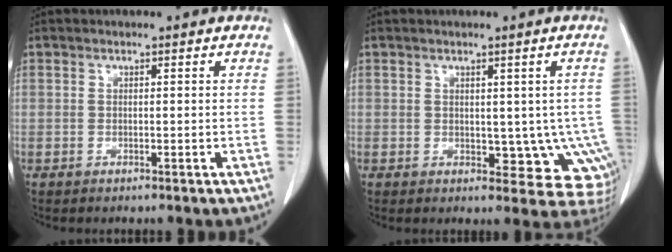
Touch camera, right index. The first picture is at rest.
{"total": 7.6, "force": [-0.8, 4.6, 6.1], "torque": [-0.045, 0.002, -0.001]}